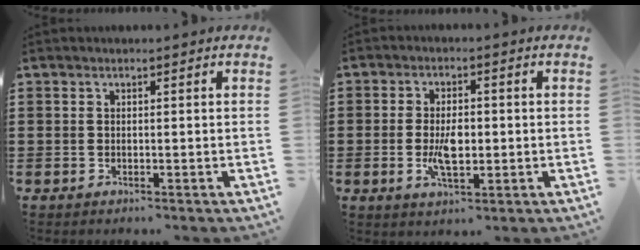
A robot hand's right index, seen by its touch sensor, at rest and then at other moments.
{"total": 5.2, "force": [-0.7, 2.4, 4.6], "torque": [-0.088, -0.003, -0.017]}